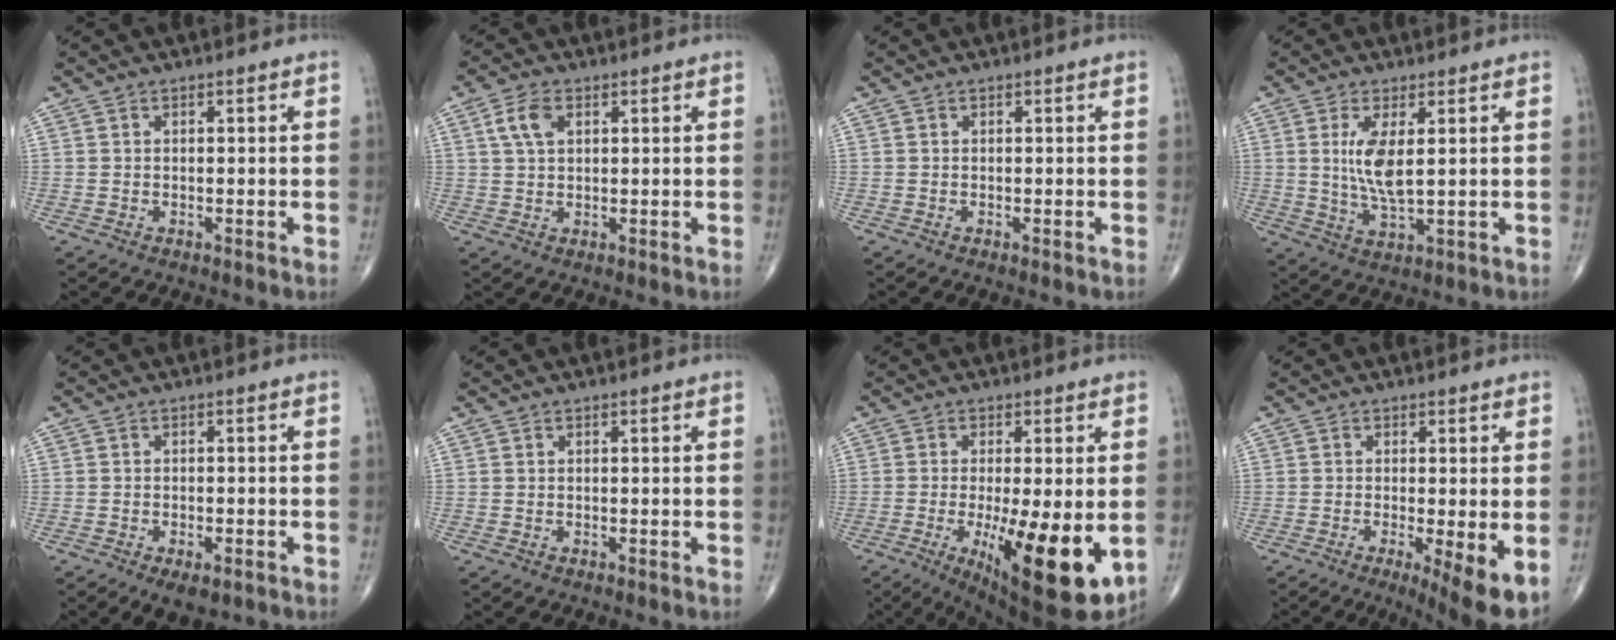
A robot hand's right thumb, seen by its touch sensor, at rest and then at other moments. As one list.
[{"total": 4.7, "force": [1.7, 2.7, 3.5], "torque": [-0.071, 0.003, 0.034]}, {"total": 0.0}, {"total": 7.2, "force": [1.5, 2.2, 6.7], "torque": [-0.139, -0.022, 0.036]}, {"total": 4.9, "force": [-2.8, 2.3, 3.3], "torque": [-0.046, 0.005, -0.038]}, {"total": 0.0}, {"total": 16.7, "force": [-3.7, 4.6, 15.7], "torque": [-0.222, -0.030, -0.038]}, {"total": 8.1, "force": [-2.5, 1.5, 7.5], "torque": [-0.110, -0.023, -0.039]}]